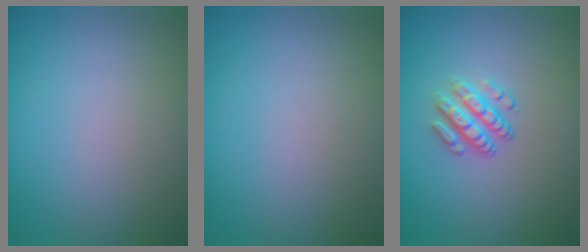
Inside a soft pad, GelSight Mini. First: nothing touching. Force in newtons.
{"total": 0.0}
{"total": 3.0, "press": 2.4, "slide": 1.6}